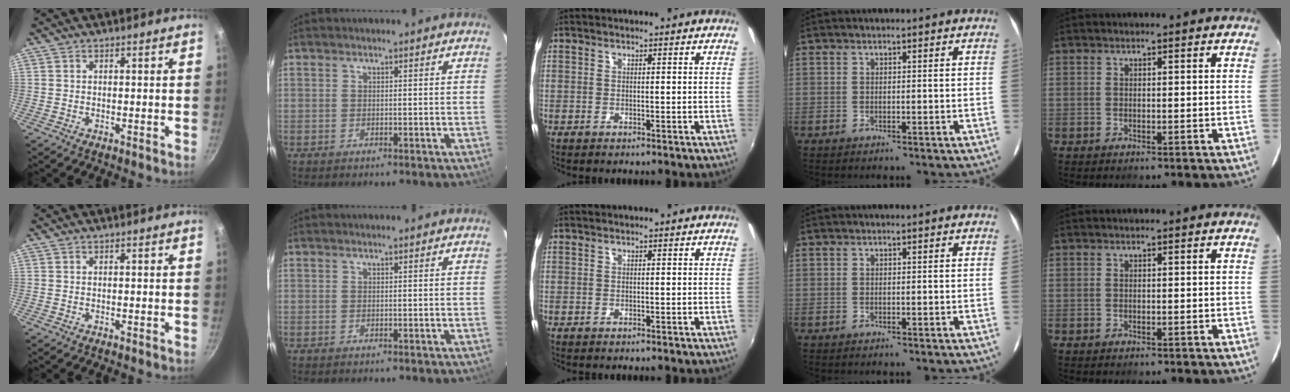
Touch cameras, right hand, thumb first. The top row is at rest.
{}